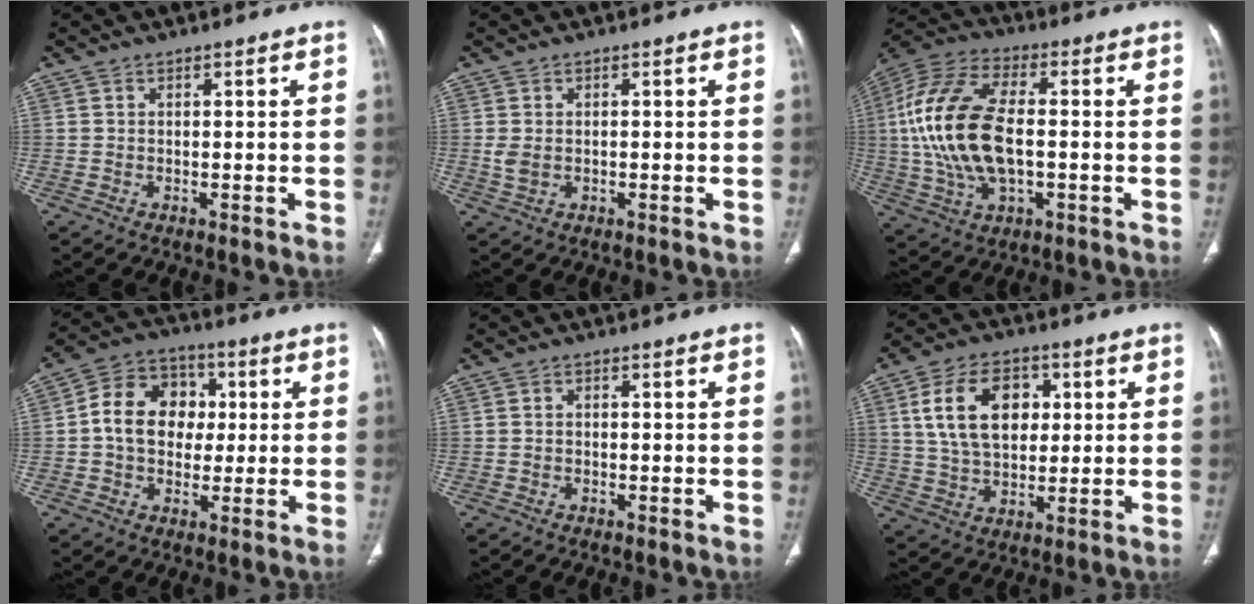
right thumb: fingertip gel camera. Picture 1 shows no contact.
{"total": 2.3, "force": [0.0, 1.5, 1.7], "torque": [-0.044, -0.001, 0.001]}
{"total": 19.9, "force": [-0.2, 10.3, 17.0], "torque": [-0.364, 0.015, -0.004]}
{"total": 13.1, "force": [0.8, 10.3, 8.0], "torque": [-0.102, 0.026, 0.006]}
{"total": 0.6, "force": [-0.2, 0.5, 0.4], "torque": [-0.005, 0.001, -0.007]}
{"total": 14.3, "force": [3.5, 9.4, 10.1], "torque": [-0.150, 0.002, 0.064]}